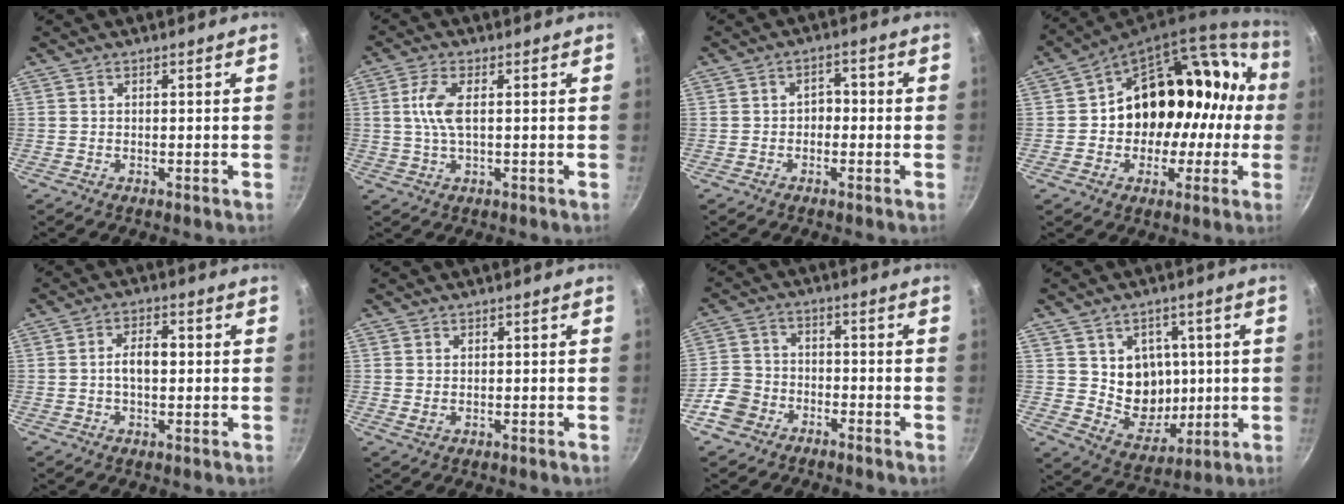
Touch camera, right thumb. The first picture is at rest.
{"total": 4.7, "force": [0.5, 1.6, 4.4], "torque": [-0.103, 0.004, 0.009]}
{"total": 3.1, "force": [-0.7, 2.3, 1.9], "torque": [-0.006, 0.014, -0.015]}
{"total": 22.5, "force": [0.0, 17.7, 13.9], "torque": [-0.152, 0.073, 0.007]}
{"total": 5.2, "force": [-0.1, 2.9, 4.3], "torque": [-0.064, 0.018, -0.006]}
{"total": 1.2, "force": [0.2, 0.9, 0.8], "torque": [-0.015, -0.003, 0.003]}
{"total": 7.0, "force": [-4.3, 4.9, 2.6], "torque": [-0.037, 0.047, -0.091]}
{"total": 11.3, "force": [1.3, 10.0, 5.1], "torque": [-0.033, -0.016, 0.035]}